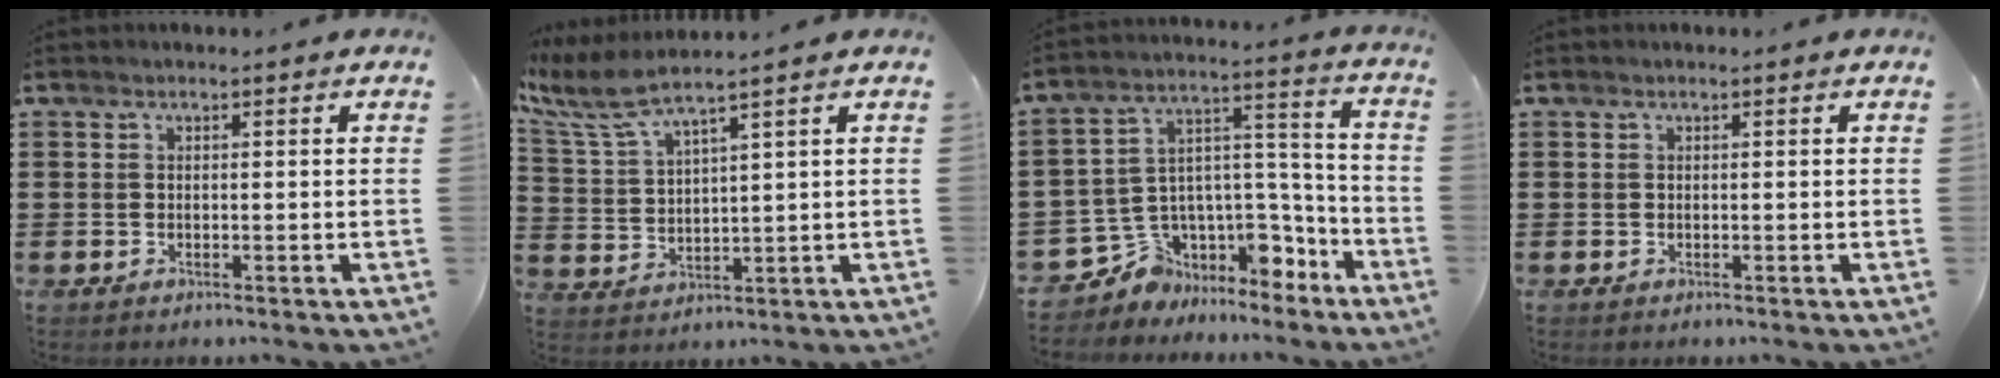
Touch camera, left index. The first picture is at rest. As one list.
[{"total": 6.1, "force": [5.0, 0.3, 3.5], "torque": [-0.098, -0.026, 0.083]}, {"total": 7.9, "force": [-5.1, 5.8, 1.6], "torque": [-0.043, -0.002, -0.087]}, {"total": 0.0}]